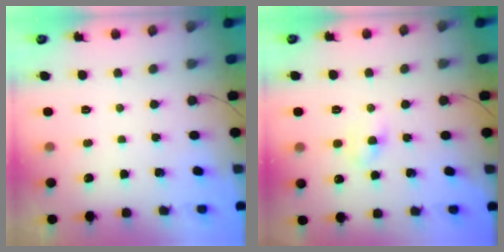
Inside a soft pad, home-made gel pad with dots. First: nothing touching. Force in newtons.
{"total": 3.7, "press": 3.5, "slide": 1.3}